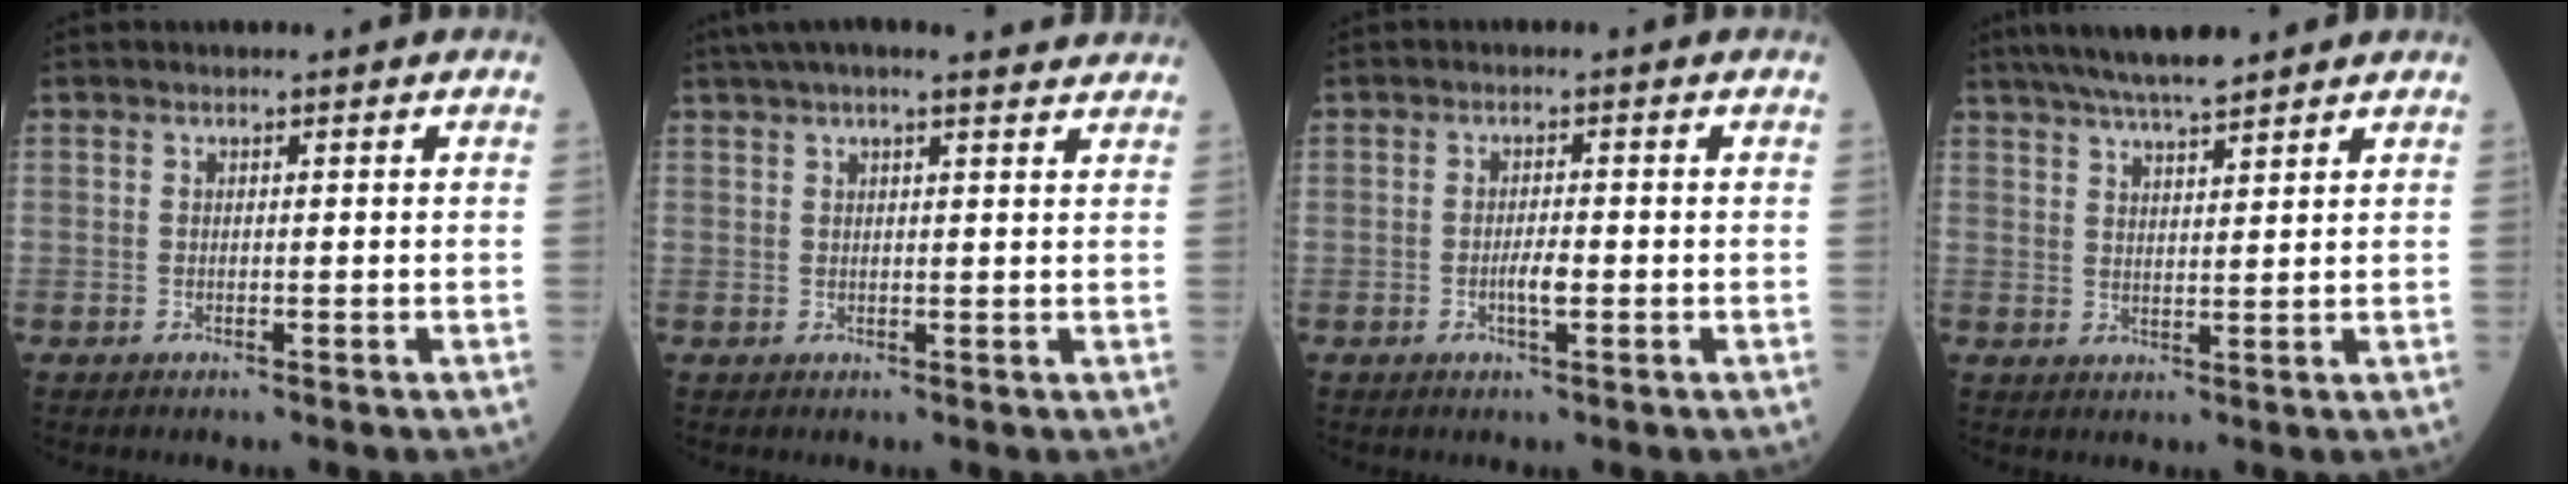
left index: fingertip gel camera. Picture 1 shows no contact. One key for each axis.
{"total": 10.9, "fx": 9.4, "fy": 1.3, "fz": 5.4, "tx": -0.083, "ty": 0.036, "tz": 0.116}
{"total": 2.2, "fx": -0.7, "fy": 0.4, "fz": 2.1, "tx": -0.039, "ty": 0.000, "tz": -0.011}
{"total": 8.8, "fx": 7.5, "fy": 0.8, "fz": 4.6, "tx": -0.076, "ty": 0.024, "tz": 0.122}